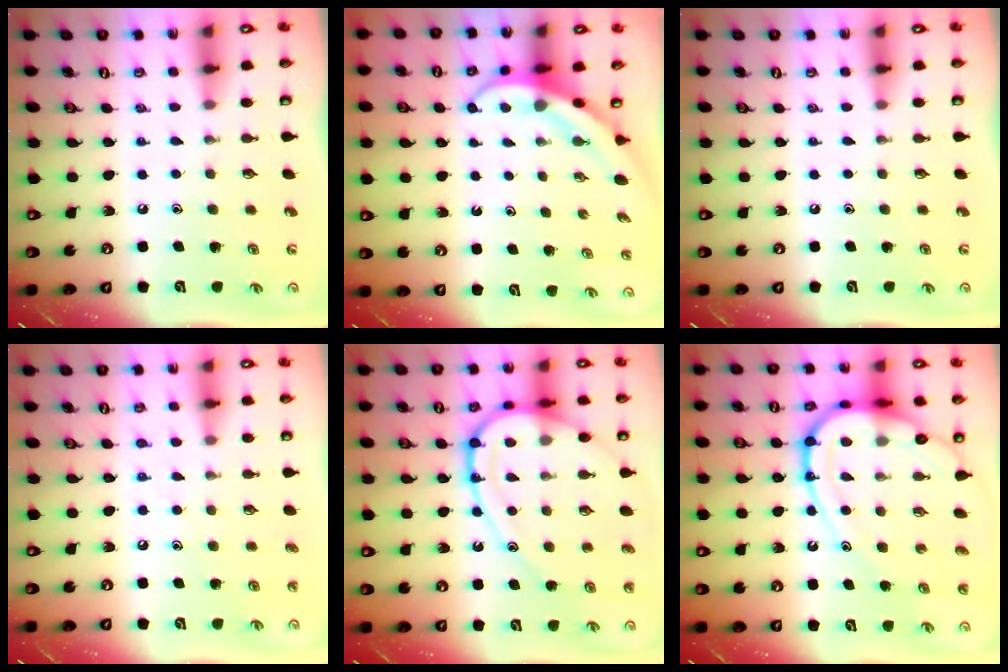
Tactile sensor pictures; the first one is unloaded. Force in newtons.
{"total": 3.9, "press": 3.9, "slide": 0.4}
{"total": 0.0}
{"total": 5.4, "press": 5.4, "slide": 0.5}
{"total": 17.2, "press": 17.1, "slide": 1.7}
{"total": 18.4, "press": 18.3, "slide": 1.8}